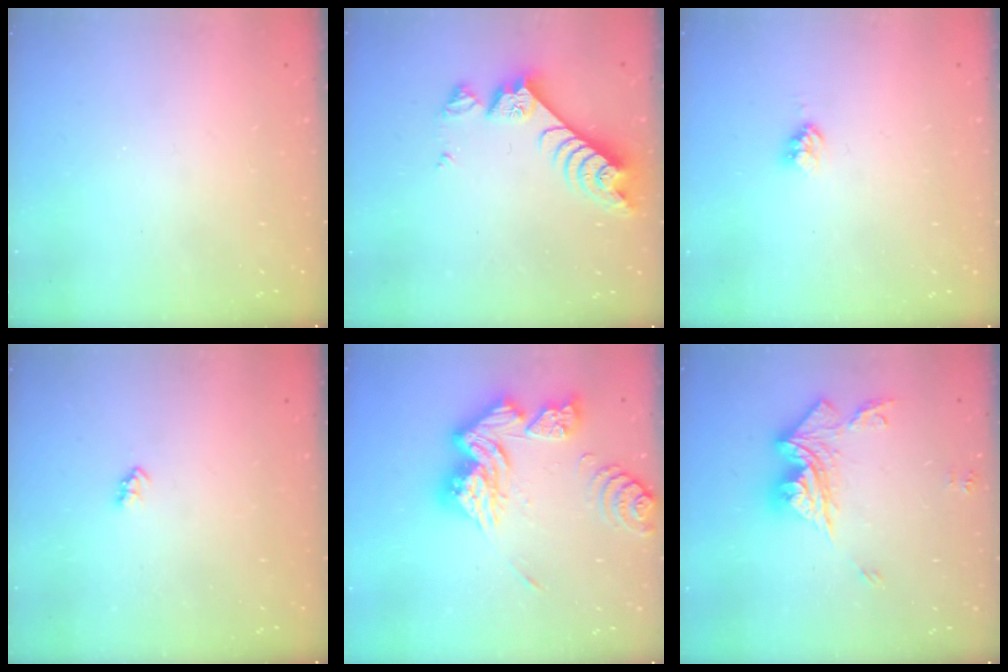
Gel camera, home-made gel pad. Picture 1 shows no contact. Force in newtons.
{"total": 8.4, "press": 8.4, "slide": 1.0}
{"total": 3.8, "press": 3.8, "slide": 0.3}
{"total": 2.4, "press": 2.4, "slide": 0.4}
{"total": 18.9, "press": 18.7, "slide": 2.2}
{"total": 13.7, "press": 13.6, "slide": 1.5}